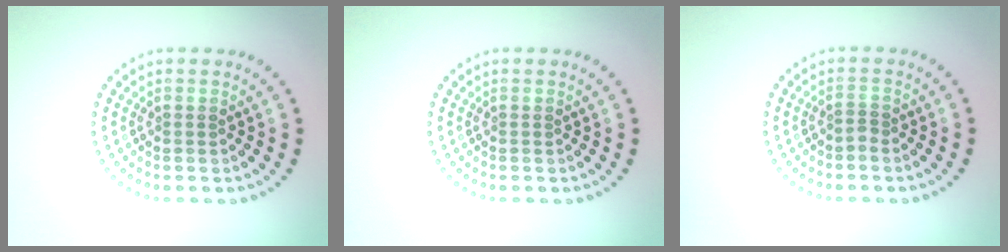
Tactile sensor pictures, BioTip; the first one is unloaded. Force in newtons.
{"total": 0.0}
{"total": 0.7, "press": 0.4, "slide": 0.6}